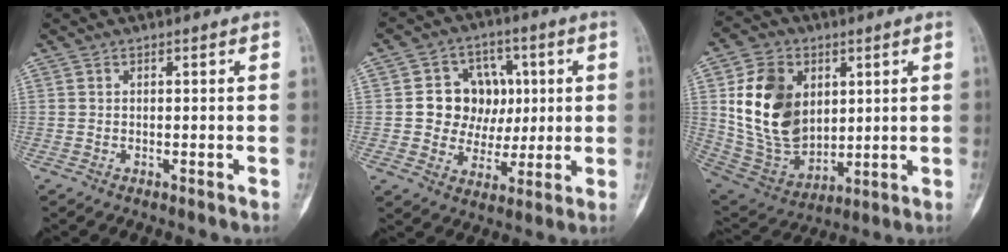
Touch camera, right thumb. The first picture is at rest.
{"total": 11.6, "force": [1.5, 10.1, 5.5], "torque": [-0.022, 0.007, 0.031]}
{"total": 18.5, "force": [4.1, 13.4, 12.1], "torque": [-0.188, -0.019, 0.093]}